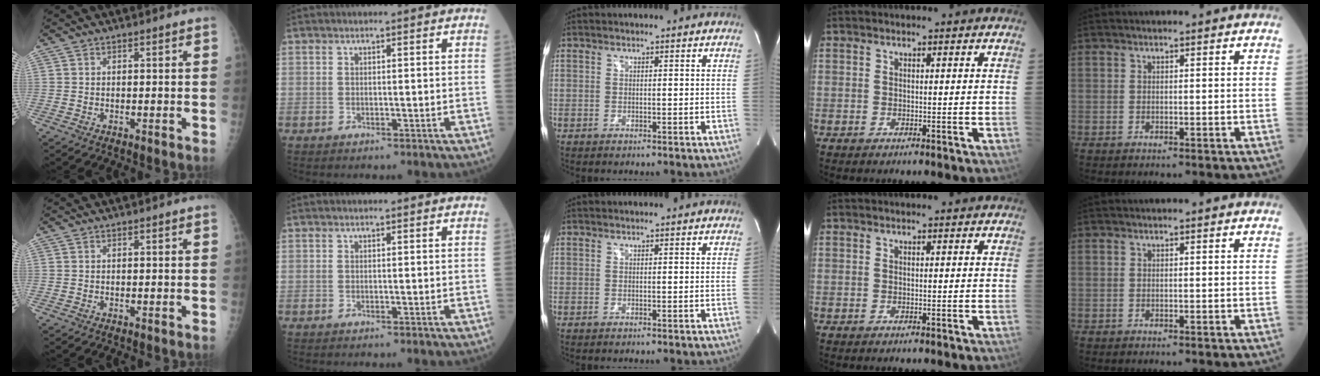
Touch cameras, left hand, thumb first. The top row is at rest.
{}